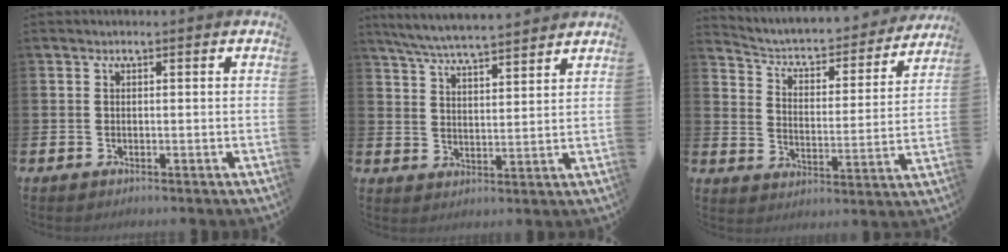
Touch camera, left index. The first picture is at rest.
{"total": 6.1, "force": [6.0, 0.0, 1.2], "torque": [-0.044, -0.036, 0.106]}
{"total": 4.4, "force": [4.0, 1.4, 1.2], "torque": [-0.054, -0.035, 0.059]}